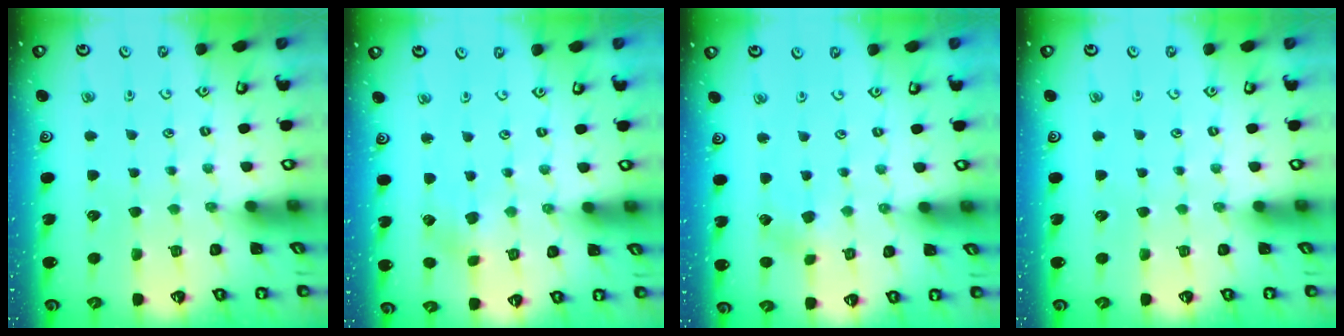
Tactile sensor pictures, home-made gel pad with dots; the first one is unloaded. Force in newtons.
{"total": 2.7, "press": 2.6, "slide": 0.4}
{"total": 1.8, "press": 1.8, "slide": 0.4}
{"total": 0.0}